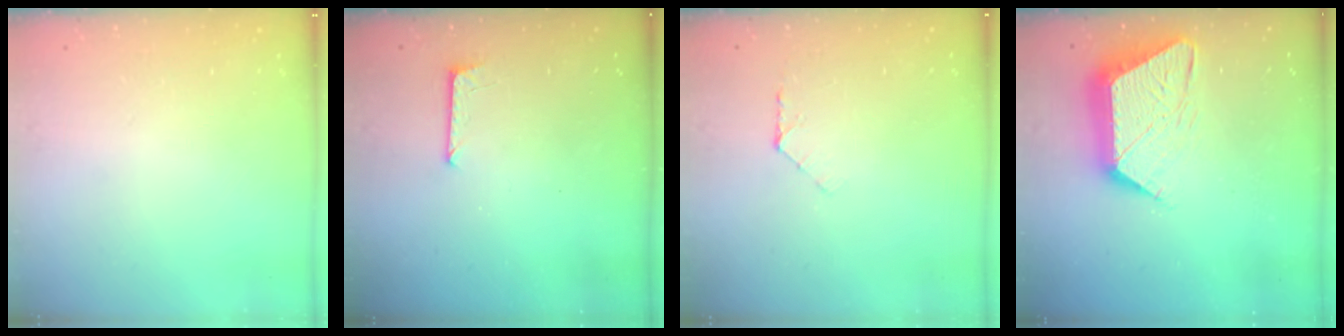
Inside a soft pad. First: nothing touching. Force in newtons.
{"total": 5.1, "press": 5.0, "slide": 0.4}
{"total": 5.8, "press": 5.7, "slide": 0.6}
{"total": 14.1, "press": 14.1, "slide": 0.9}